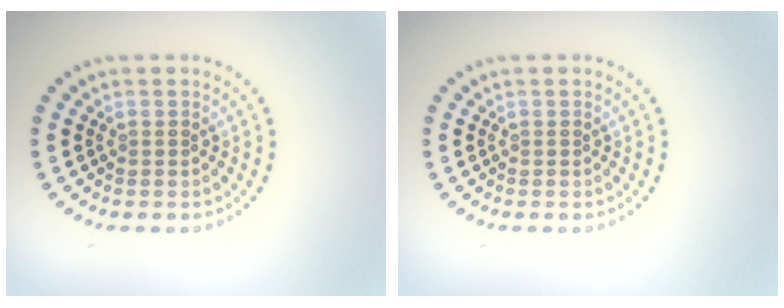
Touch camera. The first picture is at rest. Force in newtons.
{"total": 0.0}